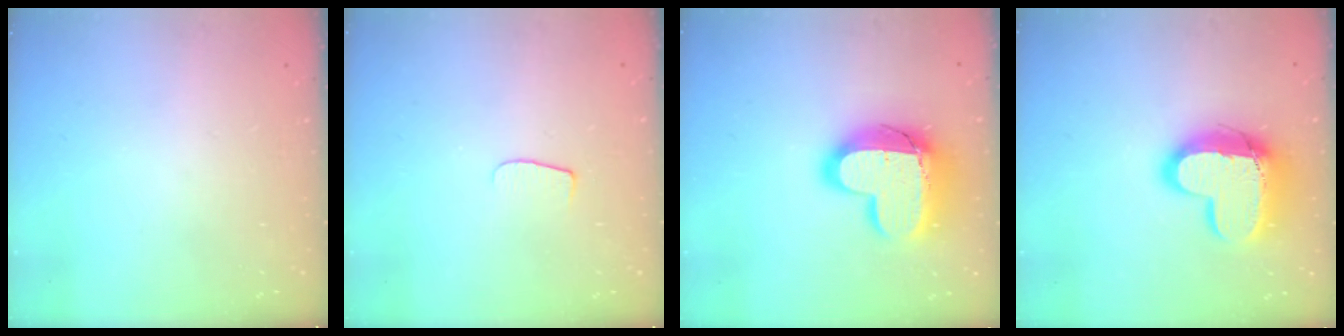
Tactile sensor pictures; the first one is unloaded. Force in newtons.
{"total": 6.0, "press": 6.0, "slide": 0.6}
{"total": 18.5, "press": 18.5, "slide": 1.2}
{"total": 17.4, "press": 17.3, "slide": 1.3}